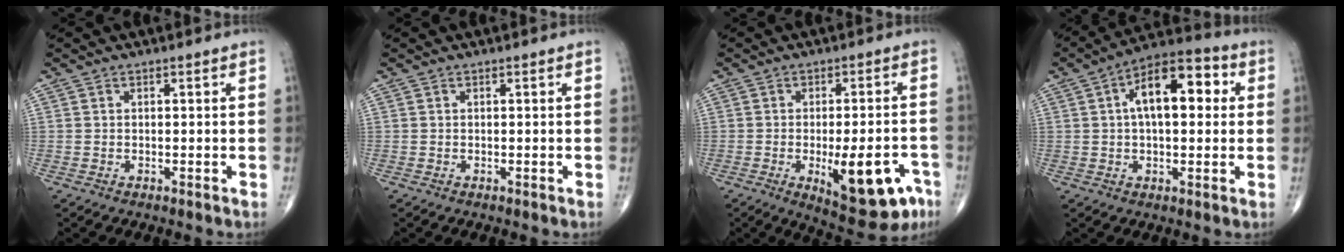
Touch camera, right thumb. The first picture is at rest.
{"total": 0.0}
{"total": 14.9, "force": [-5.8, 5.8, 12.5], "torque": [-0.144, 0.016, -0.064]}
{"total": 13.6, "force": [2.8, 6.8, 11.5], "torque": [-0.164, 0.027, 0.035]}